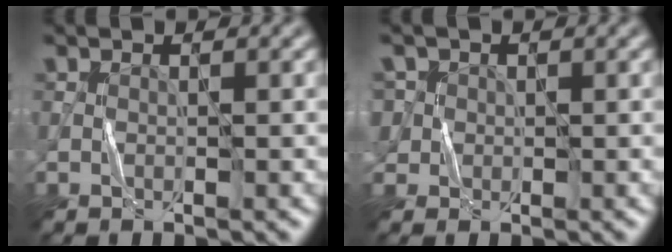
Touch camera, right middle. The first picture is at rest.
{"total": 3.1, "force": [1.1, 2.8, 0.9], "torque": [-0.015, 0.013, 0.012]}